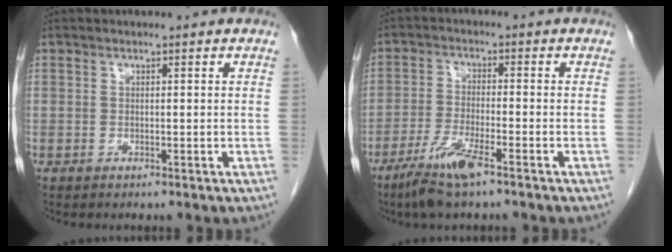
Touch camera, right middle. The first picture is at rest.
{"total": 6.8, "force": [-4.6, 0.5, 5.0], "torque": [-0.109, -0.015, -0.087]}